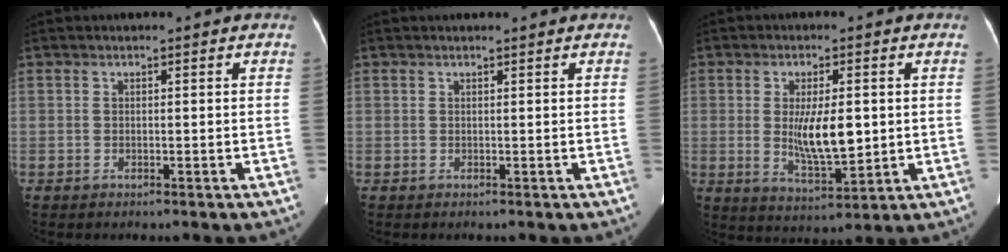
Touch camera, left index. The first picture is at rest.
{"total": 0.0}
{"total": 8.2, "force": [-0.7, 2.4, 7.8], "torque": [-0.146, -0.013, -0.003]}